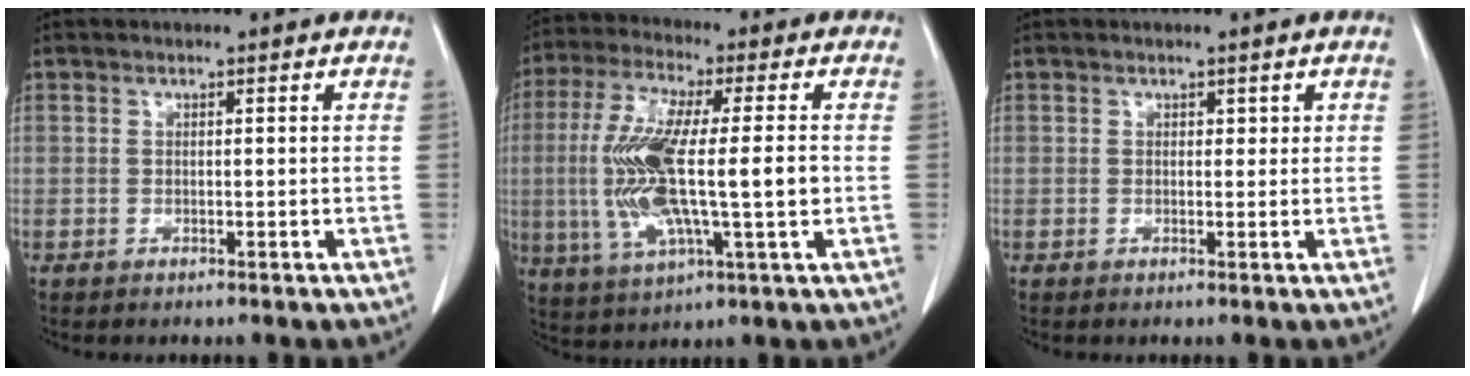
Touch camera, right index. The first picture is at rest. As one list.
[{"total": 15.5, "force": [-0.9, 2.6, 15.2], "torque": [-0.308, -0.003, -0.015]}, {"total": 1.0, "force": [0.5, 0.7, 0.4], "torque": [0.004, 0.002, 0.003]}]